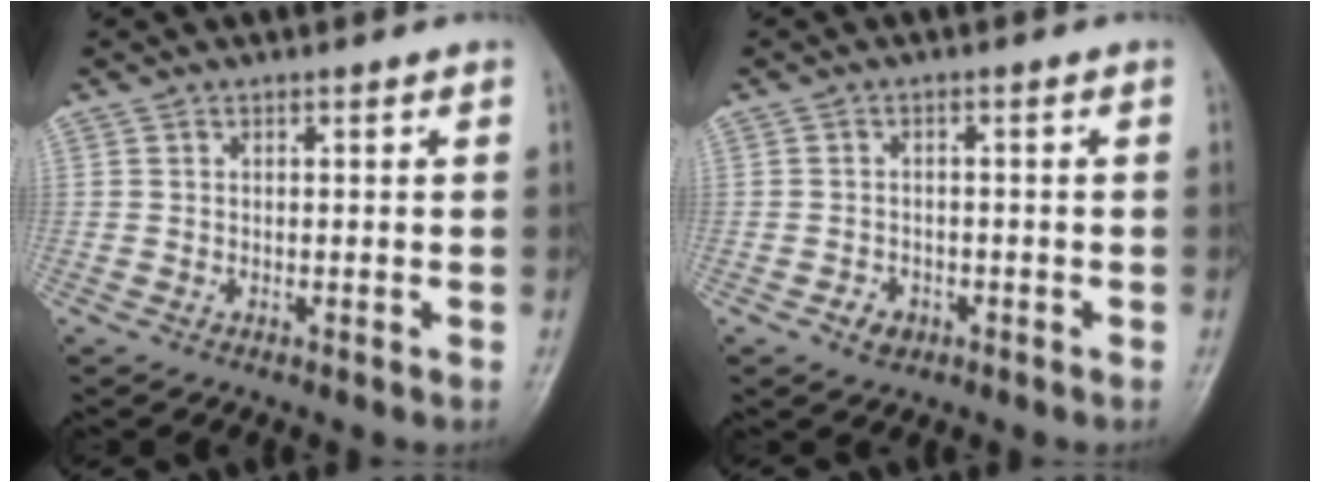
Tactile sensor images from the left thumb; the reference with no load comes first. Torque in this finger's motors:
{"motor_torque": [-0.01, 0.03, 0.07, -0.02, 0.00]}